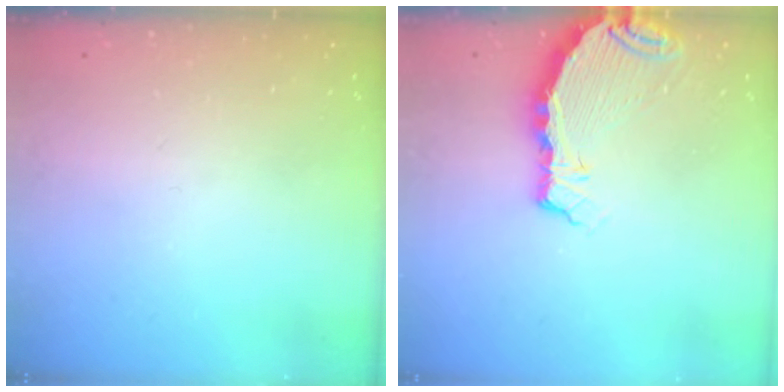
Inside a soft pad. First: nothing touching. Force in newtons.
{"total": 5.6, "press": 5.6, "slide": 0.6}